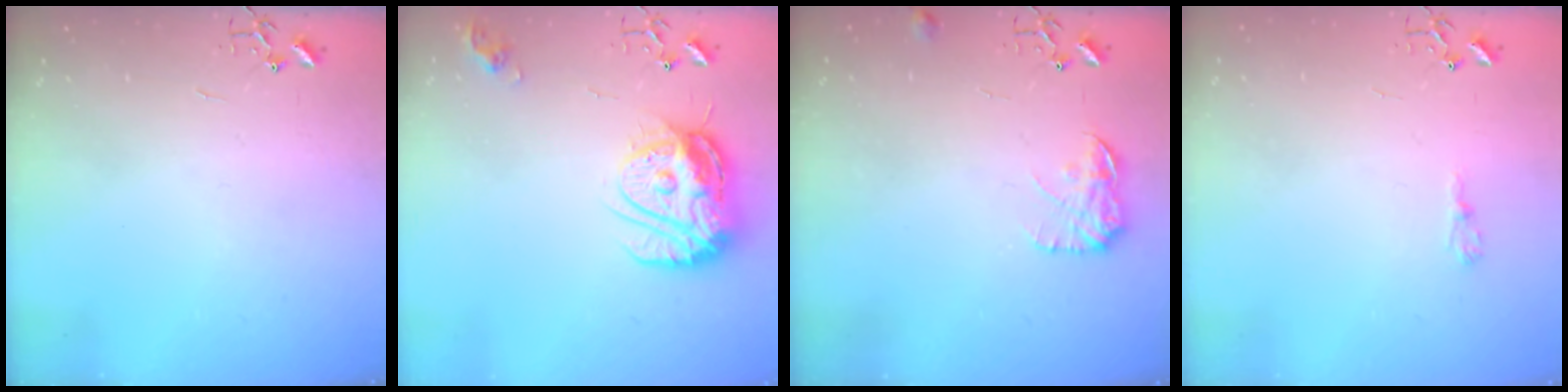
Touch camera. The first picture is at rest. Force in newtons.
{"total": 15.4, "press": 15.3, "slide": 1.6}
{"total": 9.2, "press": 9.2, "slide": 0.4}
{"total": 5.9, "press": 5.9, "slide": 0.6}